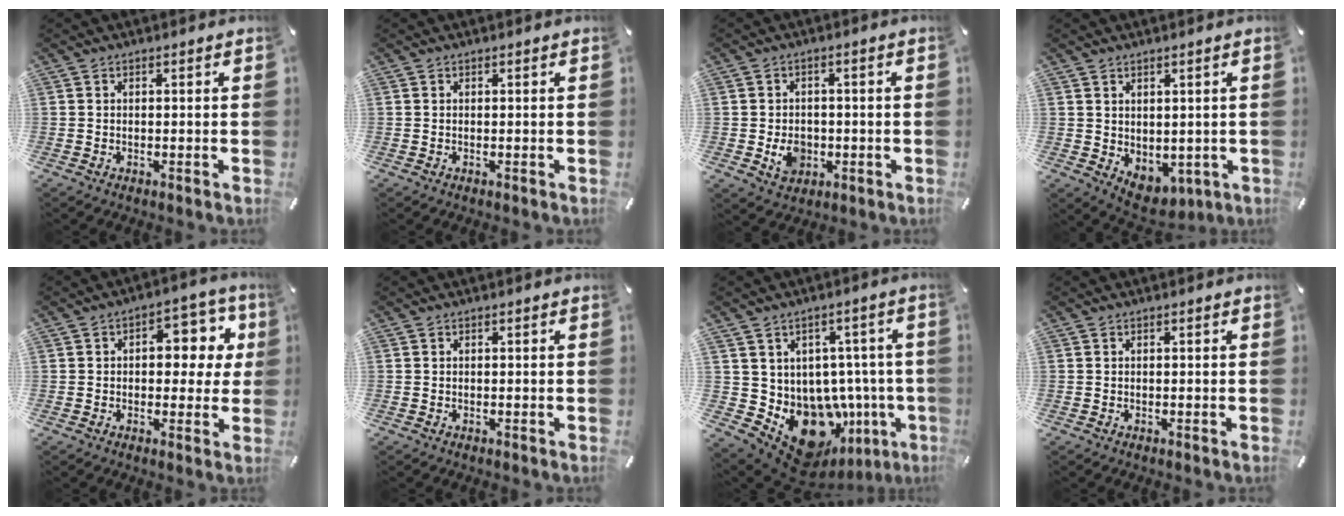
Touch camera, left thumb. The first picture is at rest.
{"total": 0.0}
{"total": 5.8, "force": [-1.3, 4.8, 2.9], "torque": [-0.048, -0.001, -0.025]}
{"total": 3.7, "force": [0.8, 3.4, 1.4], "torque": [-0.013, -0.006, 0.020]}
{"total": 10.2, "force": [1.9, 6.5, 7.7], "torque": [-0.088, -0.009, 0.025]}
{"total": 0.0}
{"total": 14.4, "force": [-5.5, 10.3, 8.4], "torque": [-0.119, -0.008, -0.066]}
{"total": 0.0}